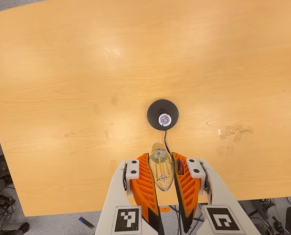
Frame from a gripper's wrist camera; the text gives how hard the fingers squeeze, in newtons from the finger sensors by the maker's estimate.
{"total": 21.3, "left": 26.2, "right": 16.5}